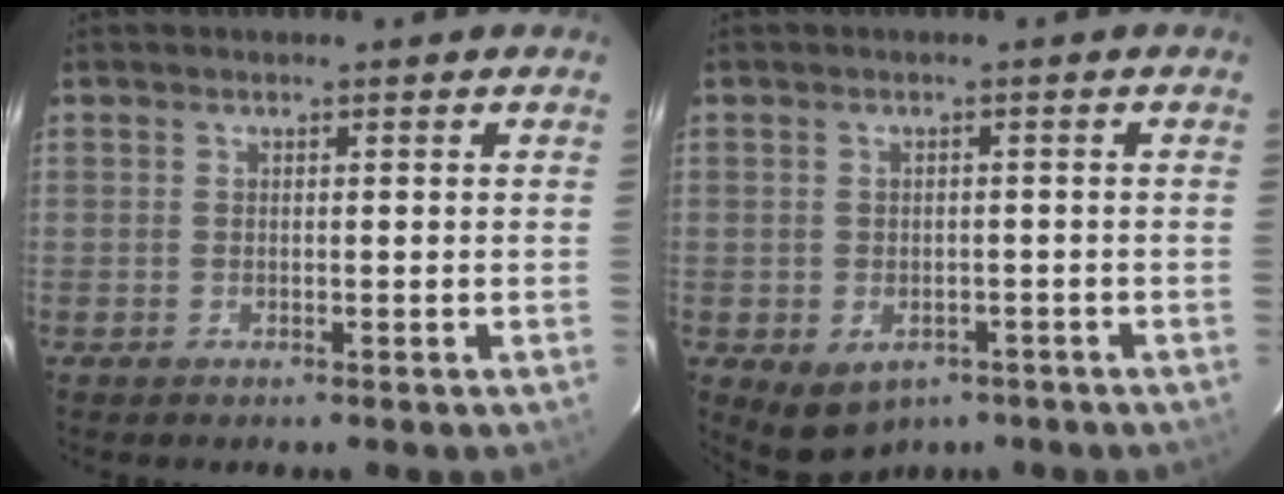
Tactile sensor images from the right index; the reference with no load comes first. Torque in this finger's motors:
{"motor_torque": [0.91, -0.99, 0.03, -0.01]}